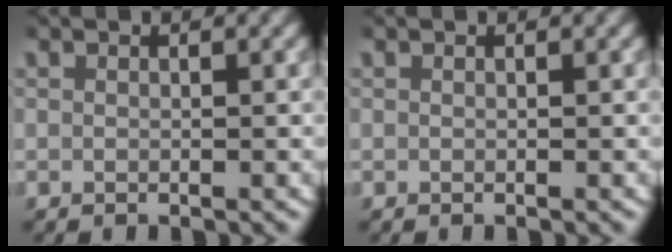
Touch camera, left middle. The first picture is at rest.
{"total": 0.0}